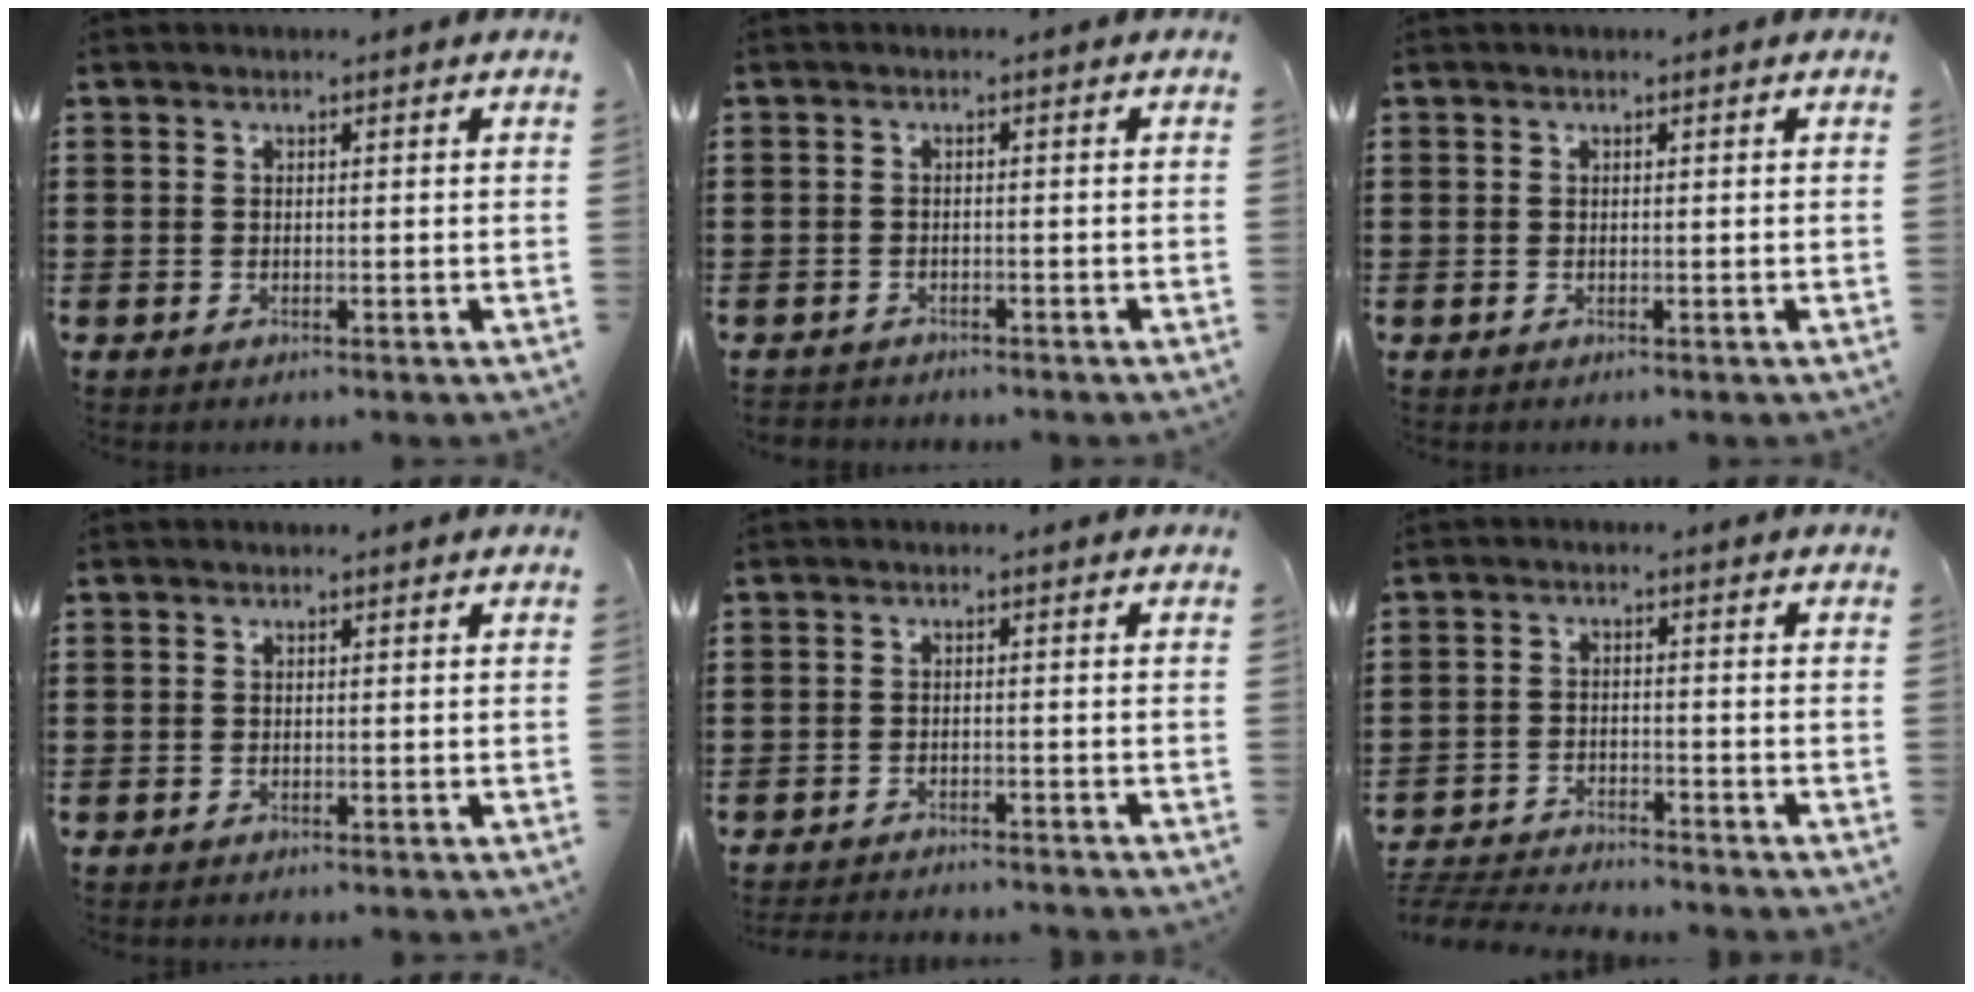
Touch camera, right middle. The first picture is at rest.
{"total": 1.1, "force": [-1.1, 0.2, -0.1], "torque": [-0.003, 0.001, -0.025]}
{"total": 0.0}
{"total": 0.0}
{"total": 2.0, "force": [-2.0, -0.1, 0.0], "torque": [-0.005, -0.001, -0.042]}
{"total": 3.8, "force": [-3.8, 0.2, 0.2], "torque": [-0.014, -0.002, -0.083]}